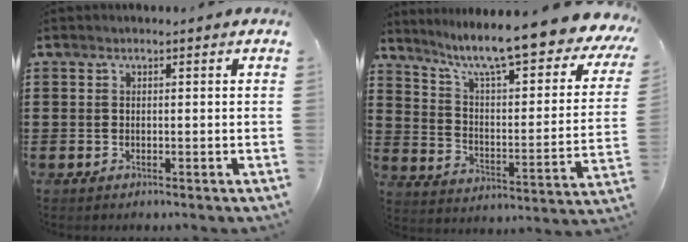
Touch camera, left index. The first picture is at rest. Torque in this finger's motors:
{"motor_torque": [2.14, 0.00, 0.70, 0.21]}